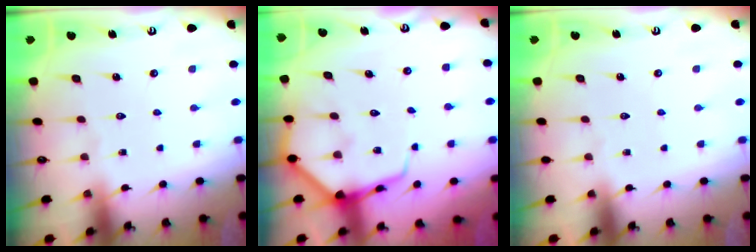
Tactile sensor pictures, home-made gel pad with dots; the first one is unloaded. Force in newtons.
{"total": 7.5, "press": 7.5, "slide": 0.9}
{"total": 0.0}